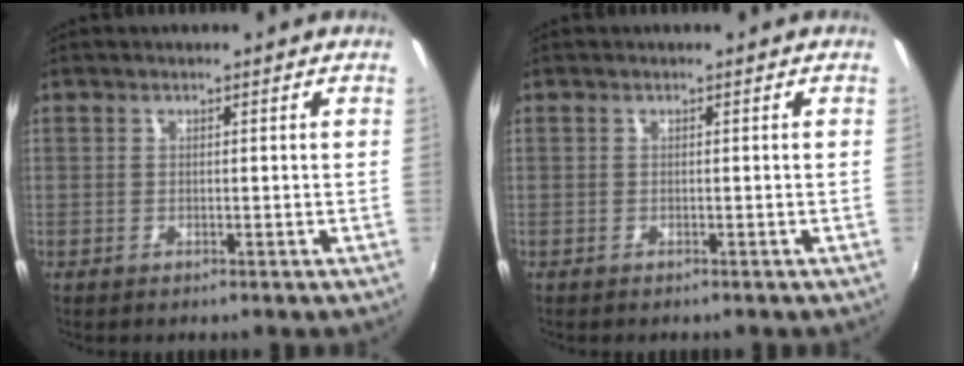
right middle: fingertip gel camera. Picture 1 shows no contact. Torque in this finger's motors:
{"motor_torque": [0.97, -1.17, 0.13, 0.08]}